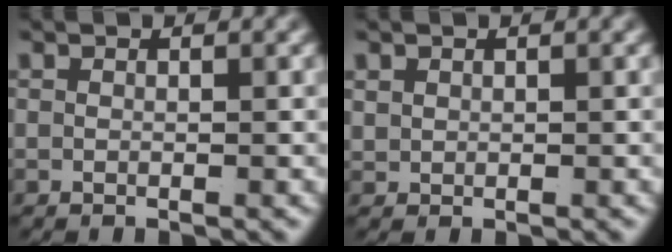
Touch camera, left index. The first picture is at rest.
{"total": 1.0, "force": [0.7, 0.6, 0.4], "torque": [-0.014, -0.006, 0.023]}